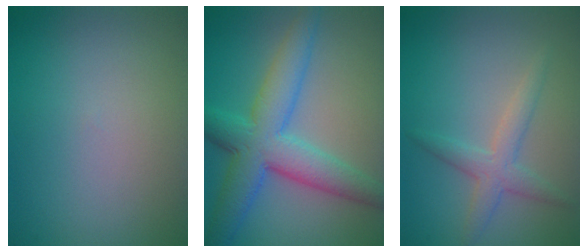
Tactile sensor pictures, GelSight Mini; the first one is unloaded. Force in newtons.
{"total": 7.6, "press": 7.6, "slide": 0.1}
{"total": 2.6, "press": 2.6, "slide": 0.2}